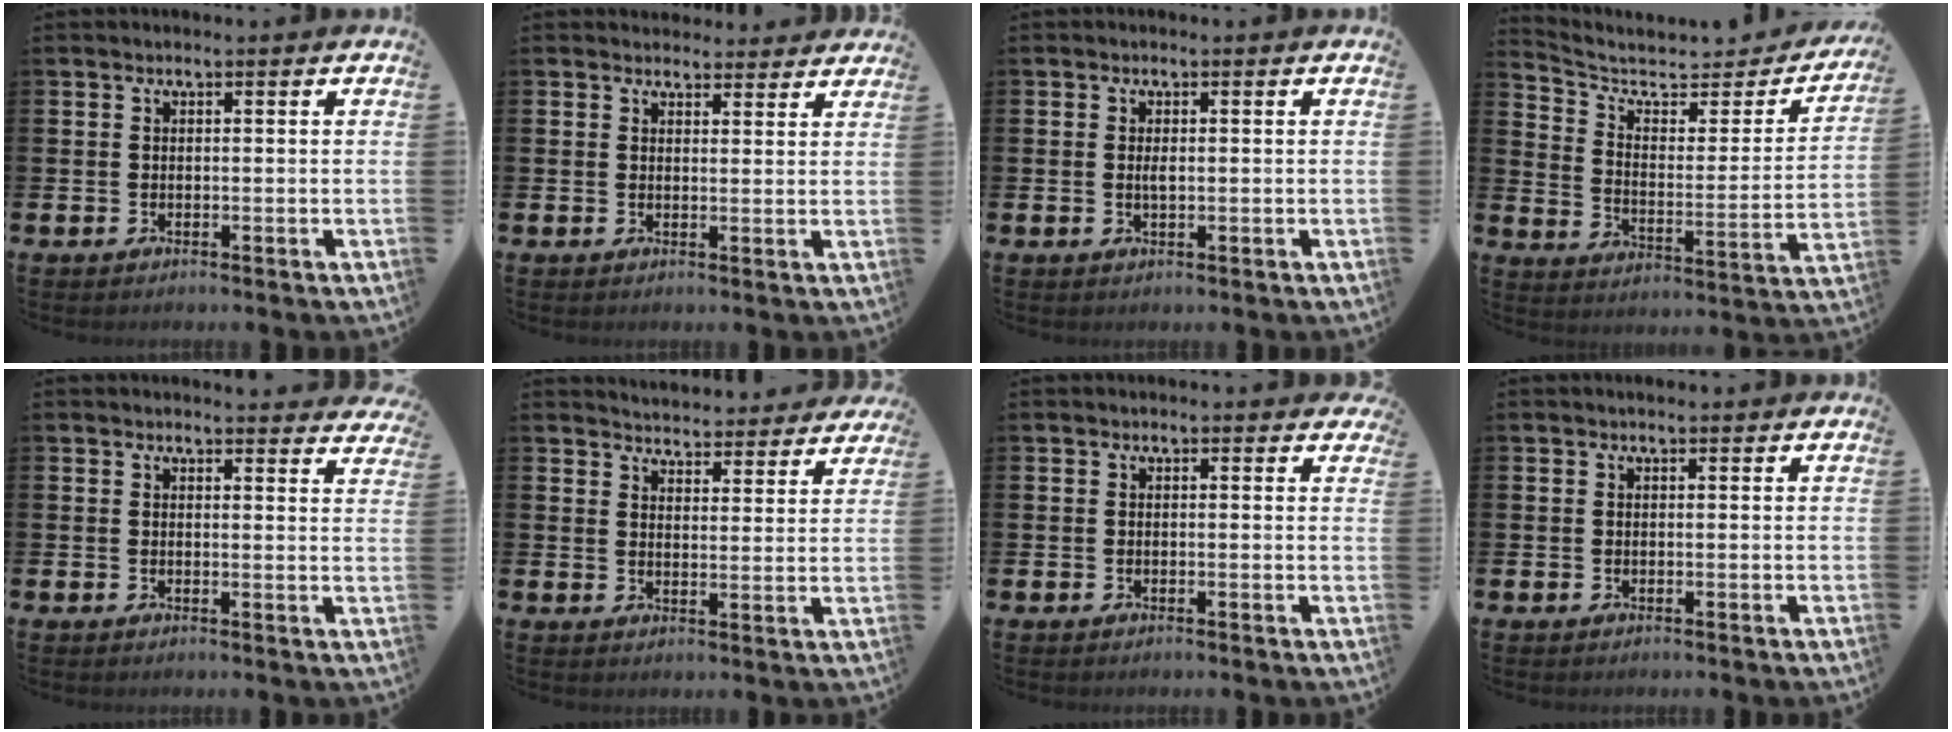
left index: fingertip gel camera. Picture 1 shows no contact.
{"total": 3.1, "force": [2.9, 0.9, -0.2], "torque": [0.008, -0.016, 0.052]}
{"total": 1.1, "force": [0.2, 0.4, 1.1], "torque": [-0.021, 0.002, 0.002]}
{"total": 6.4, "force": [5.2, 2.9, 2.4], "torque": [-0.067, -0.045, 0.080]}
{"total": 2.6, "force": [2.6, 0.3, -0.1], "torque": [0.007, -0.016, 0.045]}
{"total": 4.6, "force": [4.5, 0.9, -0.2], "torque": [-0.003, -0.041, 0.077]}
{"total": 0.6, "force": [0.5, 0.3, 0.2], "torque": [0.005, 0.002, 0.007]}
{"total": 0.7, "force": [0.6, 0.3, 0.3], "torque": [0.004, 0.002, 0.008]}